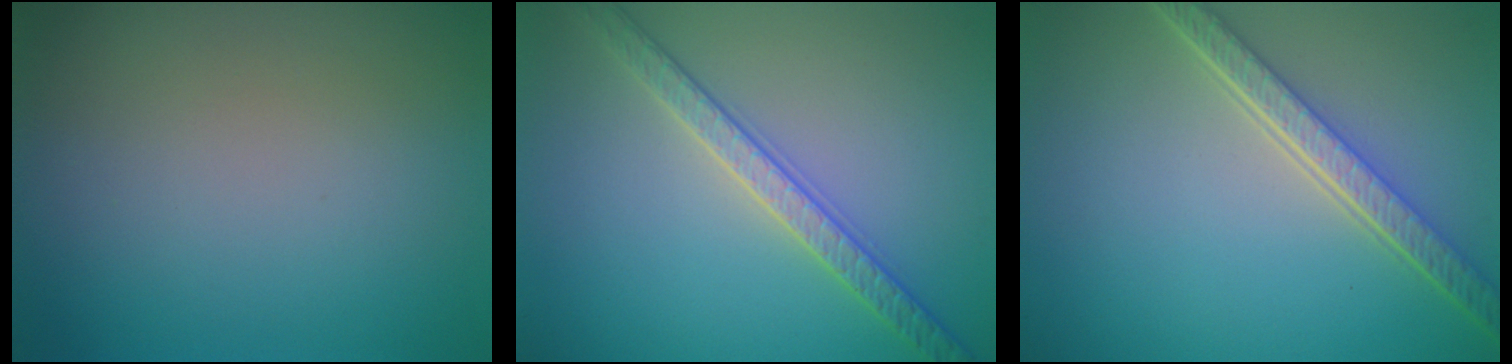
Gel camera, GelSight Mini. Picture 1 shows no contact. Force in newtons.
{"total": 3.3, "press": 3.3, "slide": 0.3}
{"total": 5.0, "press": 3.7, "slide": 3.4}